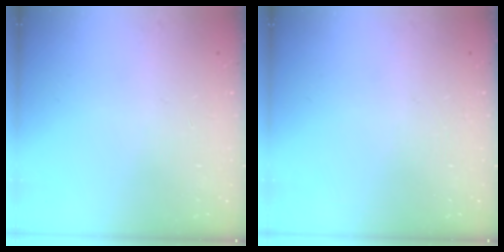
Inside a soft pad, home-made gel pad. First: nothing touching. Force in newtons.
{"total": 0.0}